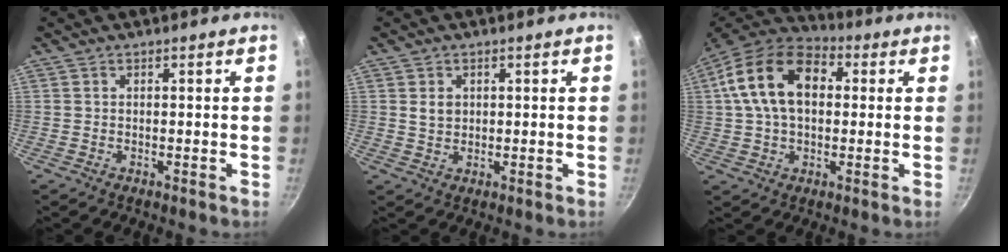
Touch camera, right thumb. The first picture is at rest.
{"total": 2.6, "force": [0.6, 2.1, 1.4], "torque": [-0.016, -0.001, 0.013]}
{"total": 16.3, "force": [3.1, 10.6, 12.0], "torque": [-0.190, 0.022, 0.034]}